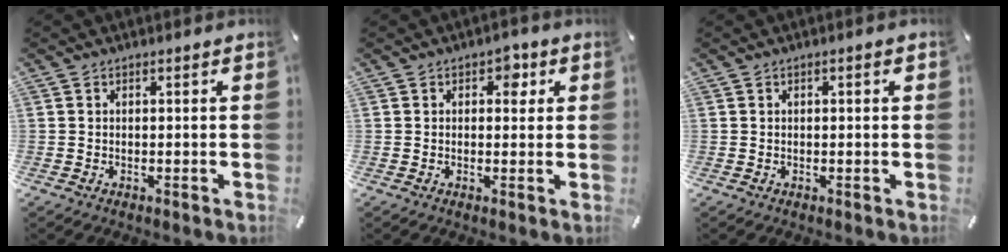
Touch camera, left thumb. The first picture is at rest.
{"total": 3.6, "force": [1.3, 2.4, 2.4], "torque": [-0.011, -0.007, 0.011]}
{"total": 0.9, "force": [0.2, 0.3, 0.9], "torque": [-0.016, 0.004, 0.001]}